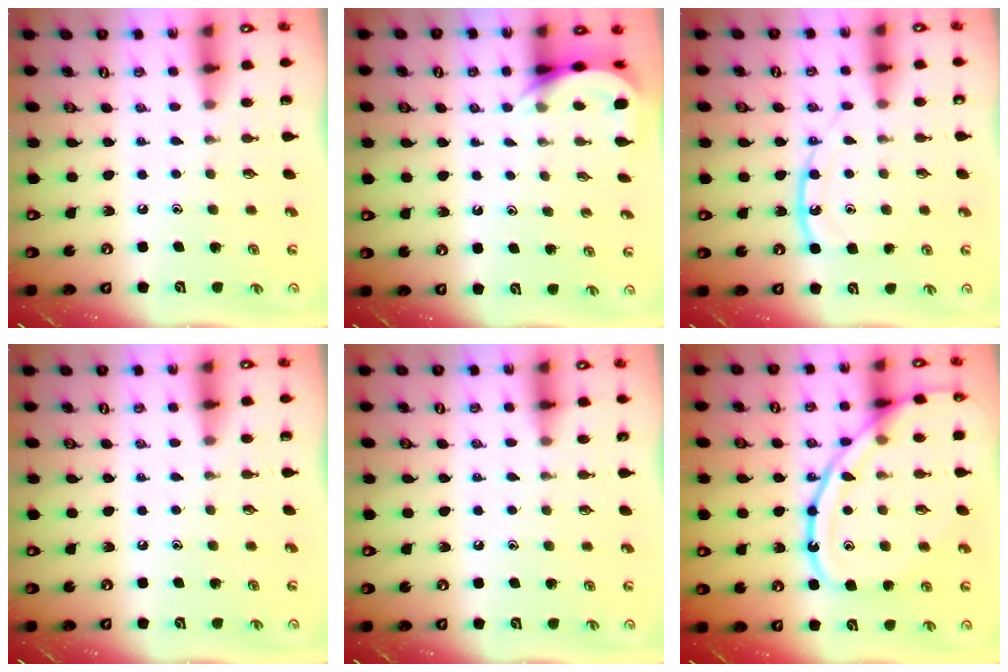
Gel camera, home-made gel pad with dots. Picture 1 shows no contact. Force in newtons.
{"total": 5.5, "press": 5.5, "slide": 0.4}
{"total": 11.7, "press": 11.7, "slide": 0.9}
{"total": 0.0}
{"total": 3.9, "press": 3.9, "slide": 0.5}
{"total": 19.4, "press": 19.3, "slide": 1.9}